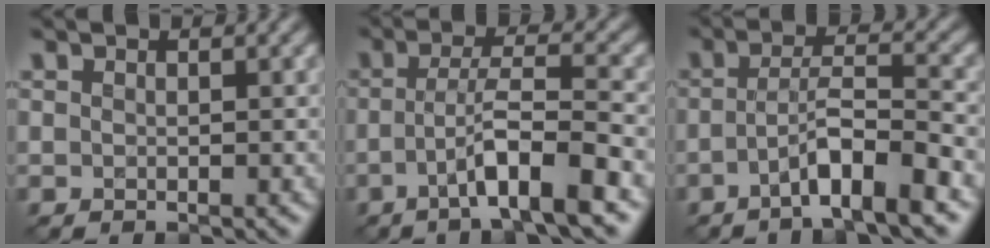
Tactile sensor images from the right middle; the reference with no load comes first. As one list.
[{"total": 6.0, "force": [-2.7, 0.7, 5.3], "torque": [-0.092, 0.009, -0.052]}, {"total": 4.9, "force": [-2.7, 0.6, 4.0], "torque": [-0.068, 0.011, -0.053]}]